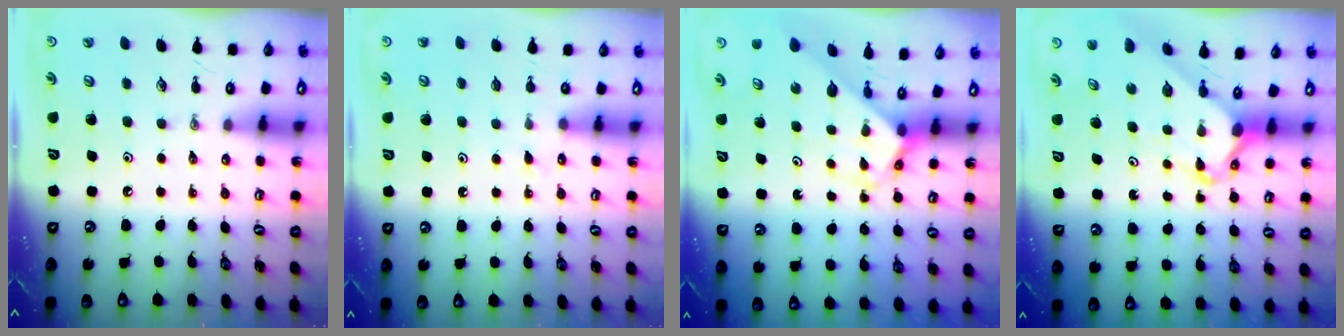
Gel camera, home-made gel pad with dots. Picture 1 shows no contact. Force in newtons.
{"total": 6.4, "press": 6.4, "slide": 0.1}
{"total": 2.9, "press": 2.9, "slide": 0.1}
{"total": 3.7, "press": 3.7, "slide": 0.3}